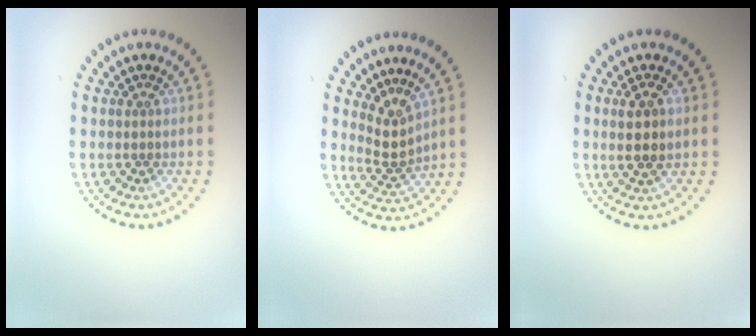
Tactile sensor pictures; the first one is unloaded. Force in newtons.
{"total": 2.5, "press": 1.8, "slide": 1.8}
{"total": 2.6, "press": 2.5, "slide": 0.7}